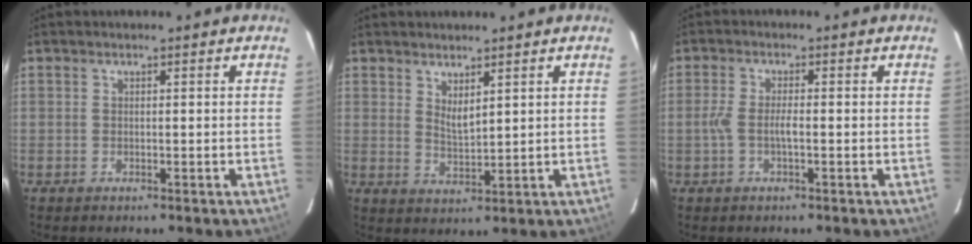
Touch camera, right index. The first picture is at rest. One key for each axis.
{"total": 3.5, "fx": 2.3, "fy": 0.9, "fz": 2.5, "tx": -0.042, "ty": -0.008, "tz": 0.040}
{"total": 3.4, "fx": -0.9, "fy": 0.7, "fz": 3.2, "tx": -0.066, "ty": 0.001, "tz": -0.017}